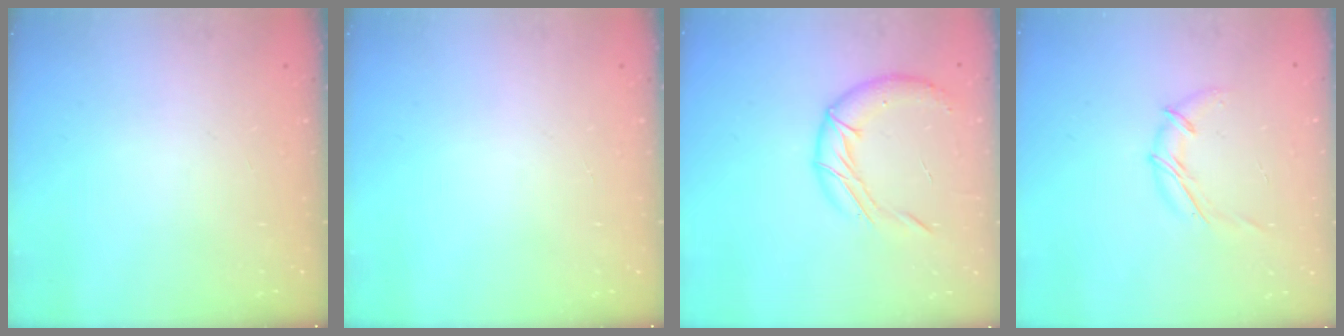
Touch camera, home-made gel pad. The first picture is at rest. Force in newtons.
{"total": 0.0}
{"total": 11.6, "press": 11.6, "slide": 1.3}
{"total": 7.6, "press": 7.5, "slide": 0.8}